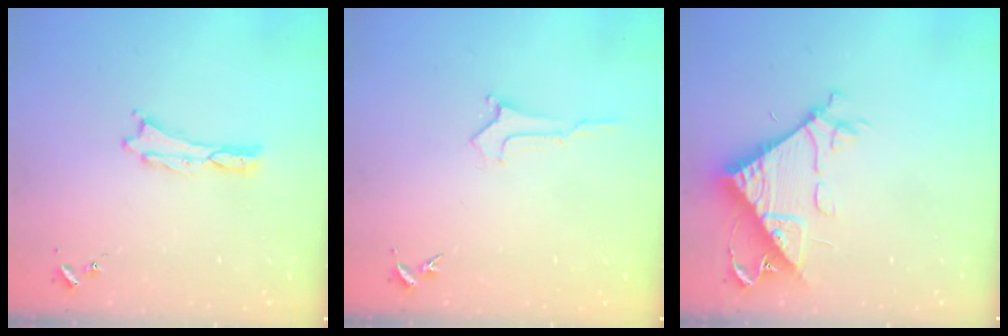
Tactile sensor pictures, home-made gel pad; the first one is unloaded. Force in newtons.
{"total": 0.0}
{"total": 9.6, "press": 9.5, "slide": 1.0}